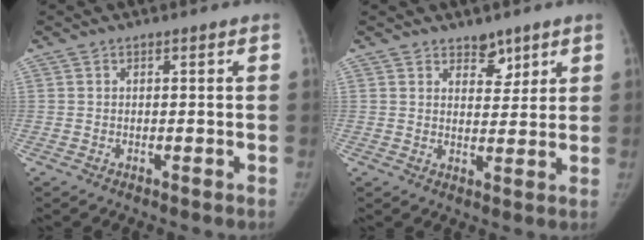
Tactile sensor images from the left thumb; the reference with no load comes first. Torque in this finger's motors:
{"motor_torque": [0.21, -0.08, 0.23, -0.55, 0.03]}